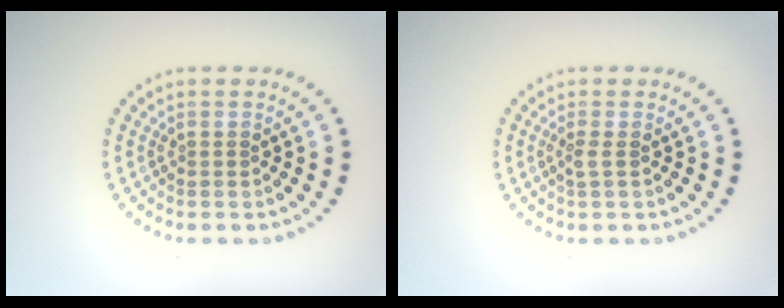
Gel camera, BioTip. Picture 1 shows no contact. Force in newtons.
{"total": 0.9, "press": 0.7, "slide": 0.6}